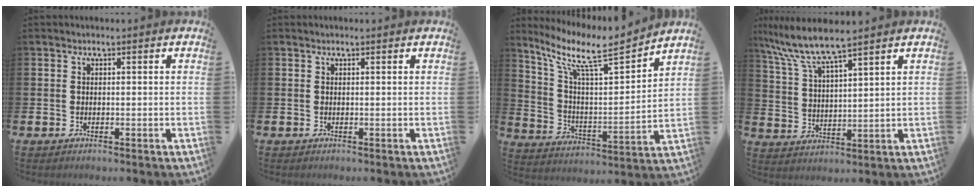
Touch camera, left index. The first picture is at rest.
{"total": 0.0}
{"total": 10.3, "force": [8.1, 2.3, 5.9], "torque": [-0.144, -0.047, 0.135]}
{"total": 7.4, "force": [6.6, 0.2, 3.3], "torque": [-0.095, -0.029, 0.115]}